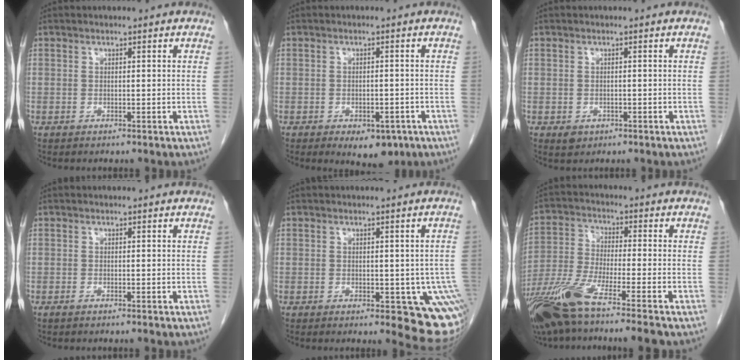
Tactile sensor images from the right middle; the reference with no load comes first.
{"total": 6.1, "force": [-3.6, 3.2, 3.7], "torque": [-0.036, 0.001, -0.043]}
{"total": 1.5, "force": [-0.7, 1.1, 0.7], "torque": [-0.011, 0.001, -0.001]}
{"total": 0.6, "force": [-0.4, -0.1, 0.4], "torque": [-0.008, -0.001, -0.009]}
{"total": 10.2, "force": [-3.3, 3.8, 8.9], "torque": [-0.098, -0.008, -0.032]}
{"total": 14.0, "force": [-9.9, -0.5, 9.8], "torque": [-0.202, -0.039, -0.183]}